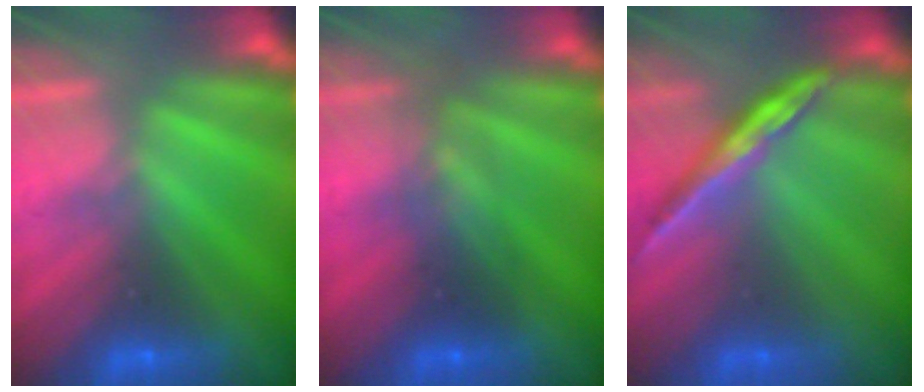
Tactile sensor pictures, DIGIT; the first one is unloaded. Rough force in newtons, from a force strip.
{"total": 2.9}
{"total": 1.7}